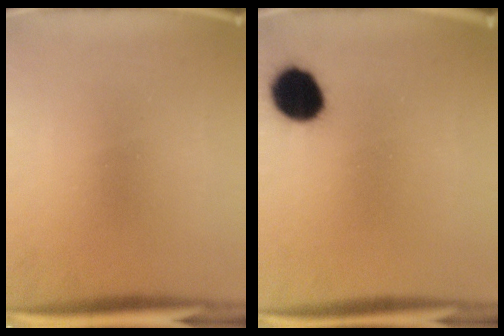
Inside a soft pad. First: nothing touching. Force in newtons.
{"total": 10.7}